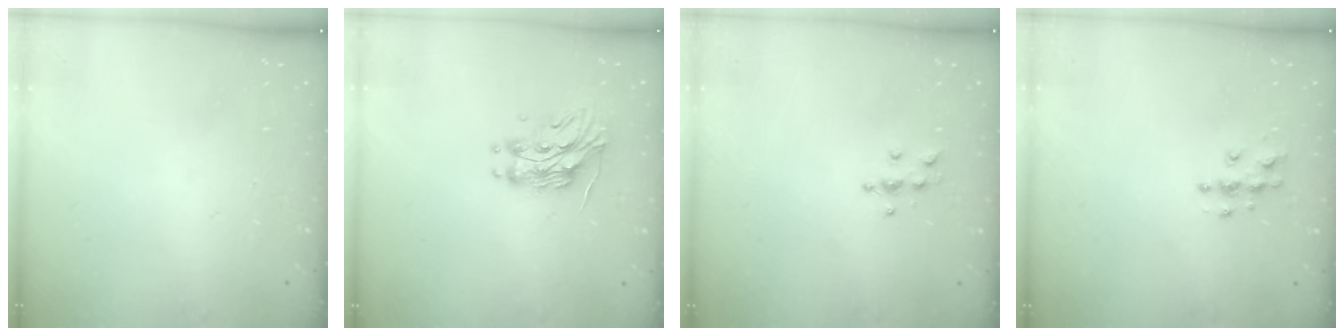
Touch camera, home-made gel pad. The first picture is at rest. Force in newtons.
{"total": 11.8, "press": 11.8, "slide": 0.6}
{"total": 4.6, "press": 4.5, "slide": 0.5}
{"total": 5.0, "press": 5.0, "slide": 0.2}